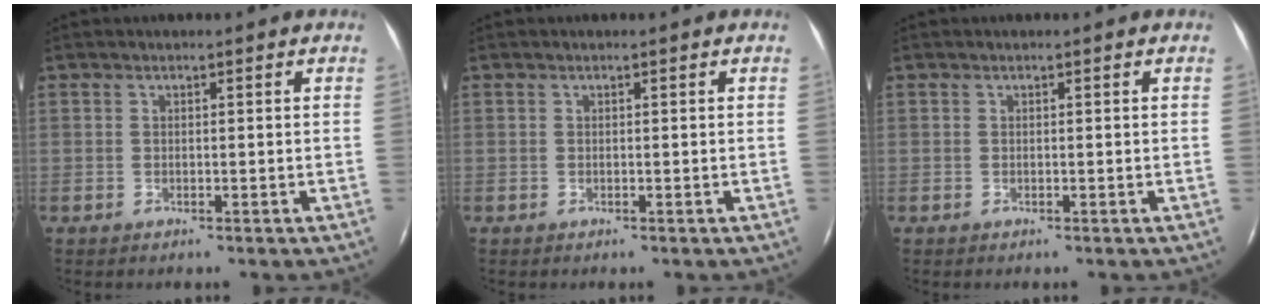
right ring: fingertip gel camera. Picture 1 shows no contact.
{"total": 0.0}
{"total": 0.0}